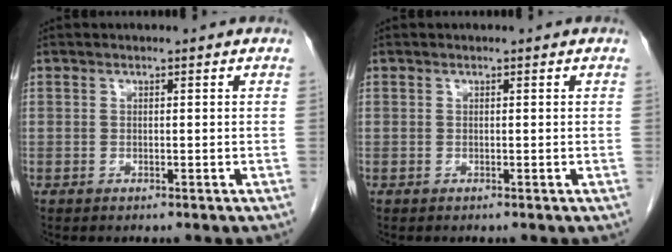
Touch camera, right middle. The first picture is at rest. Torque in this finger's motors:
{"motor_torque": [0.00, 0.00, -0.02, -0.01]}